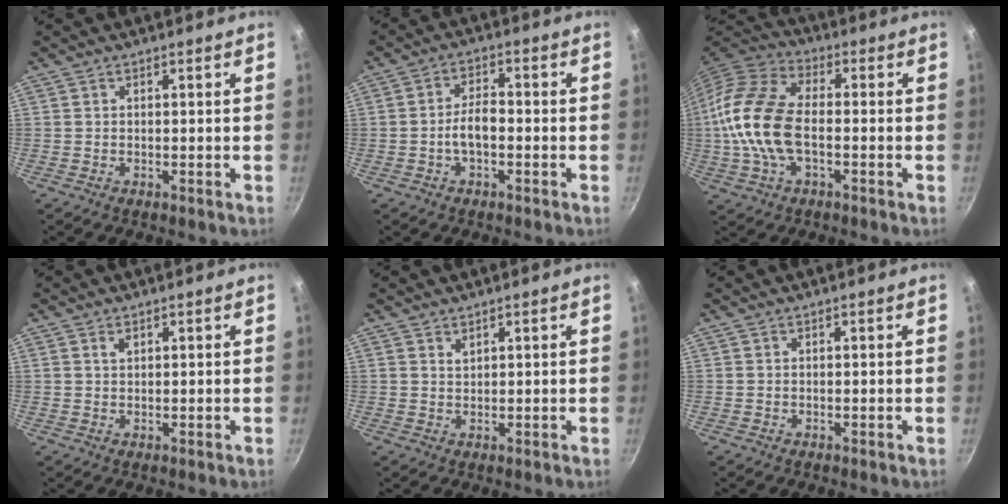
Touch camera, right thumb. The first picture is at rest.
{"total": 4.9, "force": [-1.4, 2.4, 4.1], "torque": [-0.068, 0.026, -0.029]}
{"total": 16.2, "force": [-1.5, 9.0, 13.4], "torque": [-0.261, 0.030, -0.046]}
{"total": 1.3, "force": [0.6, 0.8, 0.8], "torque": [-0.011, 0.000, 0.011]}
{"total": 1.2, "force": [0.9, 0.6, 0.5], "torque": [-0.007, -0.003, 0.017]}
{"total": 0.0}